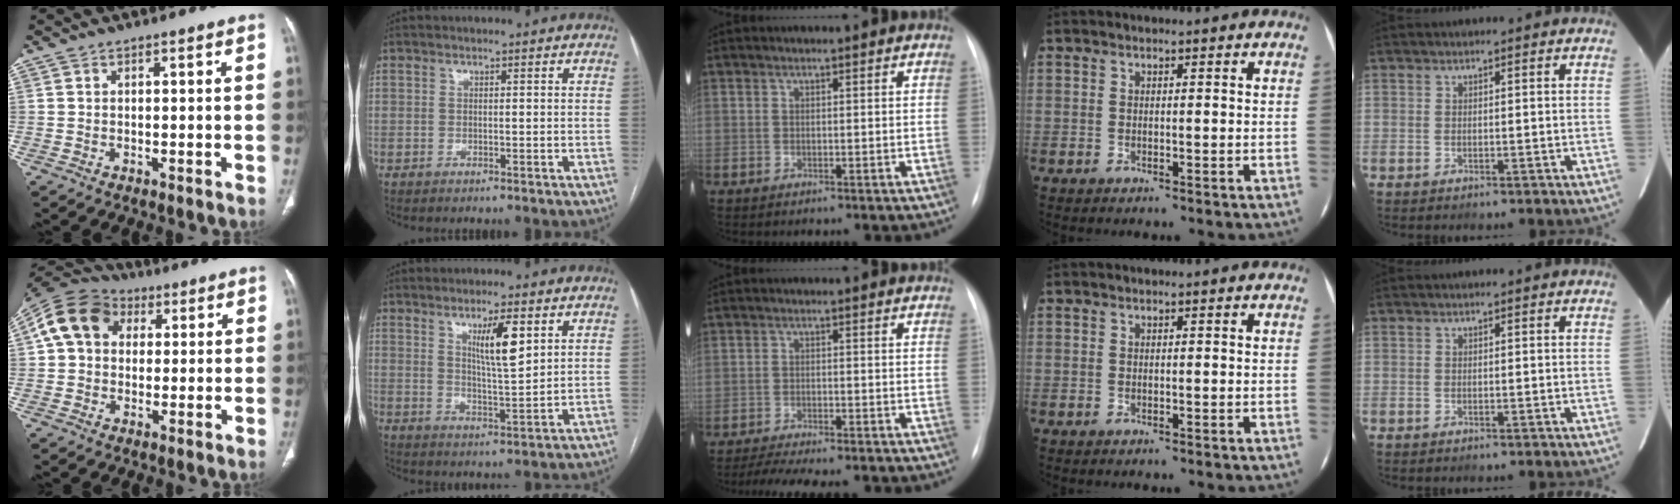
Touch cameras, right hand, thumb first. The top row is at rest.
{"thumb": {"total": 12.6, "force": [3.1, 10.1, 6.9], "torque": [-0.120, 0.025, 0.044]}, "index": {"total": 7.2, "force": [3.2, 0.9, 6.4], "torque": [-0.111, -0.008, 0.056]}, "middle": {"total": 10.8, "force": [-9.6, 1.4, 4.7], "torque": [-0.069, -0.006, -0.133]}}